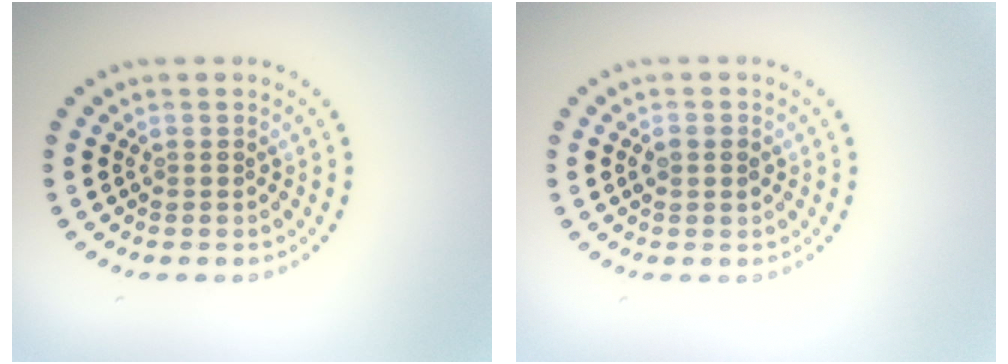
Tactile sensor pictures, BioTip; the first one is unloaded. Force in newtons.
{"total": 1.0, "press": 1.0, "slide": 0.1}